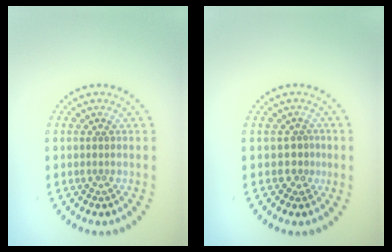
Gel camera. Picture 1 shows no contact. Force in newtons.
{"total": 1.4, "press": 1.0, "slide": 1.0}